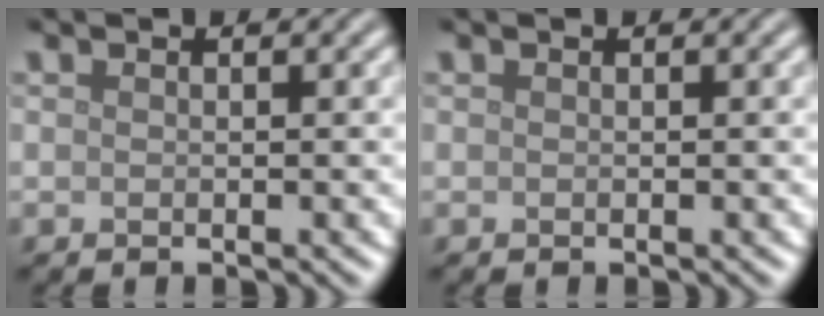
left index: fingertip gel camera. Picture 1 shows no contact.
{"total": 0.0}